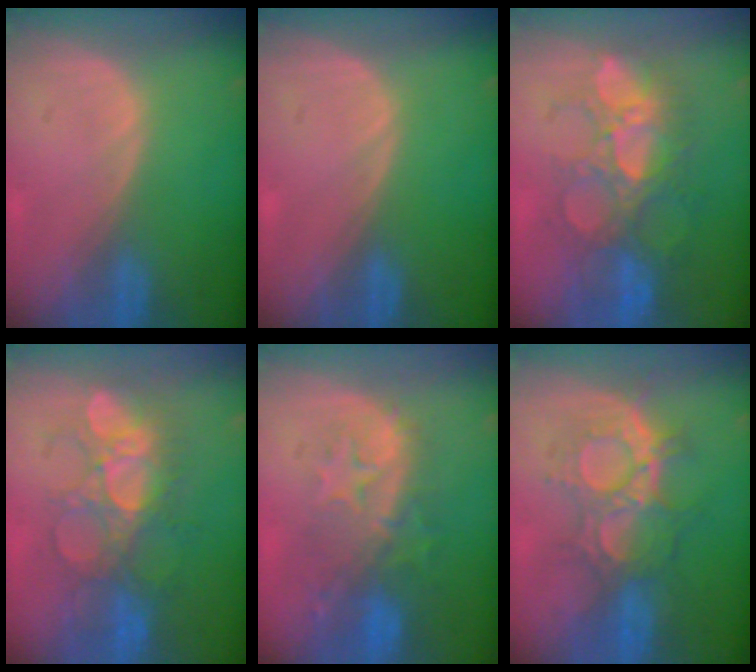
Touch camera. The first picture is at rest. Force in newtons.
{"total": 0.0}
{"total": 9.7, "press": 9.3, "slide": 2.6}
{"total": 8.7, "press": 8.5, "slide": 1.6}
{"total": 9.9, "press": 8.7, "slide": 4.7}
{"total": 8.8, "press": 8.8, "slide": 0.9}